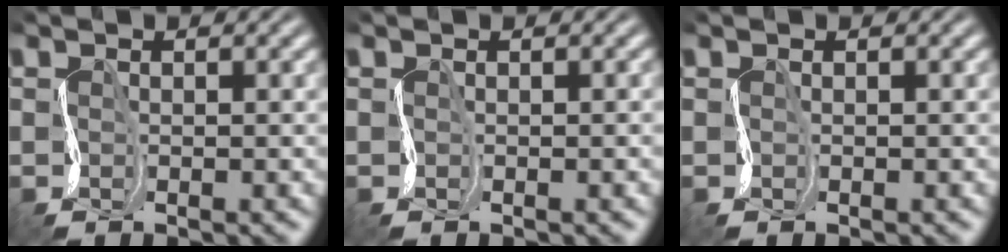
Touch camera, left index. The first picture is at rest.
{"total": 1.1, "force": [-0.1, 0.5, 1.0], "torque": [-0.001, 0.003, -0.005]}
{"total": 0.0}